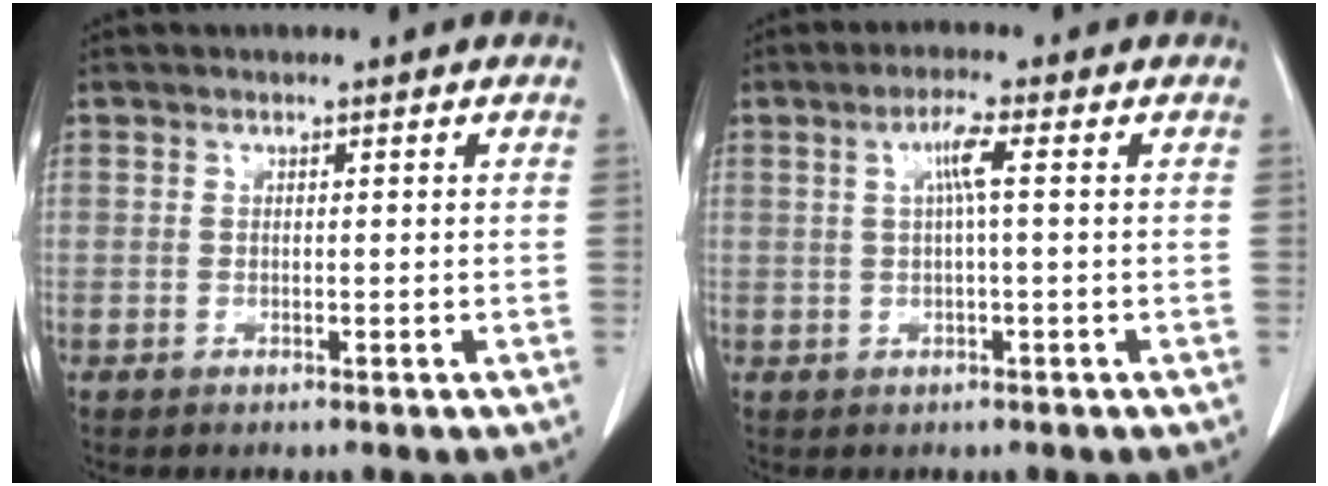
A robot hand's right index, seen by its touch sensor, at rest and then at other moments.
{"total": 3.4, "force": [0.7, 0.2, 3.4], "torque": [-0.064, 0.008, 0.013]}